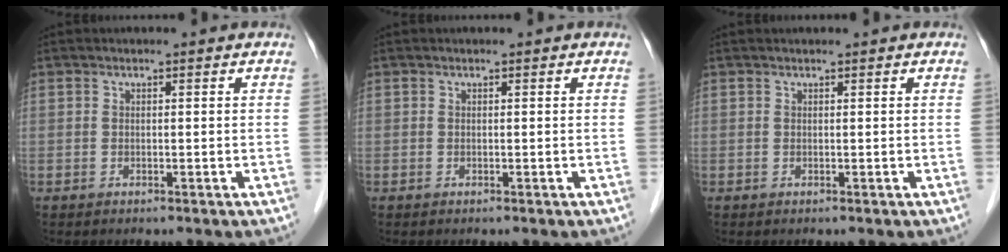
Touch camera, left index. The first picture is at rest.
{"total": 0.0}
{"total": 0.5, "force": [0.5, 0.0, 0.2], "torque": [-0.003, 0.007, 0.008]}